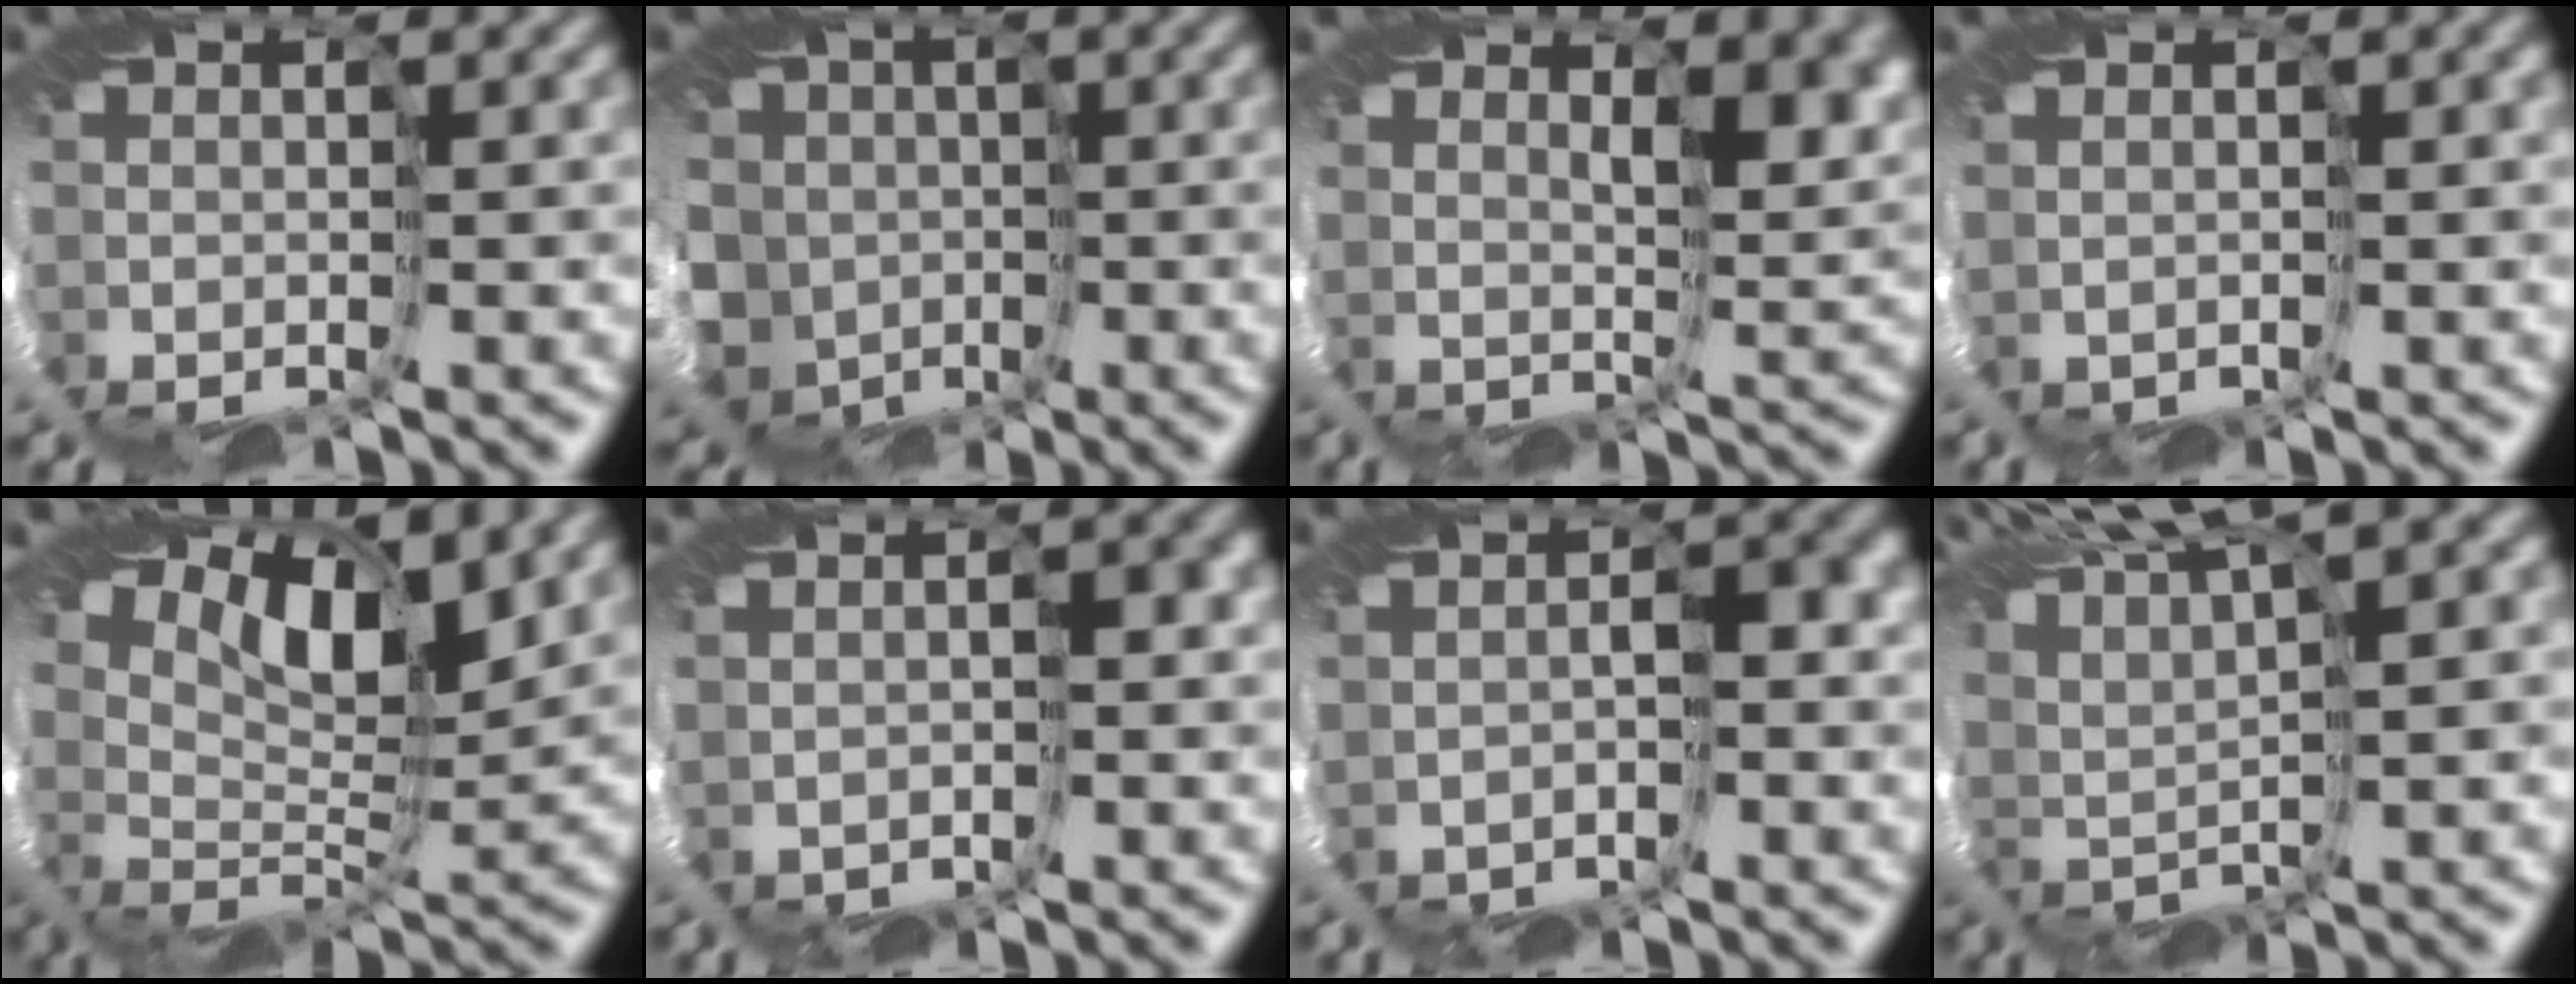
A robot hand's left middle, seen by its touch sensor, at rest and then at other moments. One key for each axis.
{"total": 12.2, "fx": -2.5, "fy": 11.0, "fz": 4.6, "tx": -0.143, "ty": -0.006, "tz": -0.063}
{"total": 5.4, "fx": 3.3, "fy": 1.7, "fz": 3.9, "tx": -0.058, "ty": 0.006, "tz": 0.057}
{"total": 0.6, "fx": 0.1, "fy": -0.5, "fz": -0.3, "tx": 0.009, "ty": 0.005, "tz": 0.007}
{"total": 7.1, "fx": 5.5, "fy": 1.9, "fz": 4.0, "tx": -0.079, "ty": 0.009, "tz": 0.088}
{"total": 1.0, "fx": -0.2, "fy": 0.5, "fz": 0.8, "tx": -0.011, "ty": 0.011, "tz": 0.004}
{"total": 1.6, "fx": -0.6, "fy": 0.8, "fz": 1.2, "tx": -0.018, "ty": 0.006, "tz": -0.004}
{"total": 8.2, "fx": 7.3, "fy": 0.4, "fz": 3.8, "tx": -0.093, "ty": 0.024, "tz": 0.117}